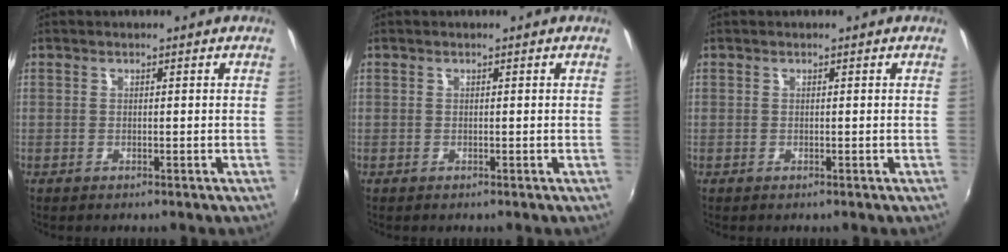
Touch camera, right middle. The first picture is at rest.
{"total": 0.0}
{"total": 0.0}